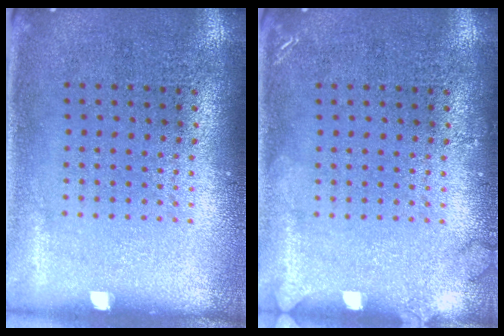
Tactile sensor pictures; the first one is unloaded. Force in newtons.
{"total": 1.2, "press": 1.1, "slide": 0.2}